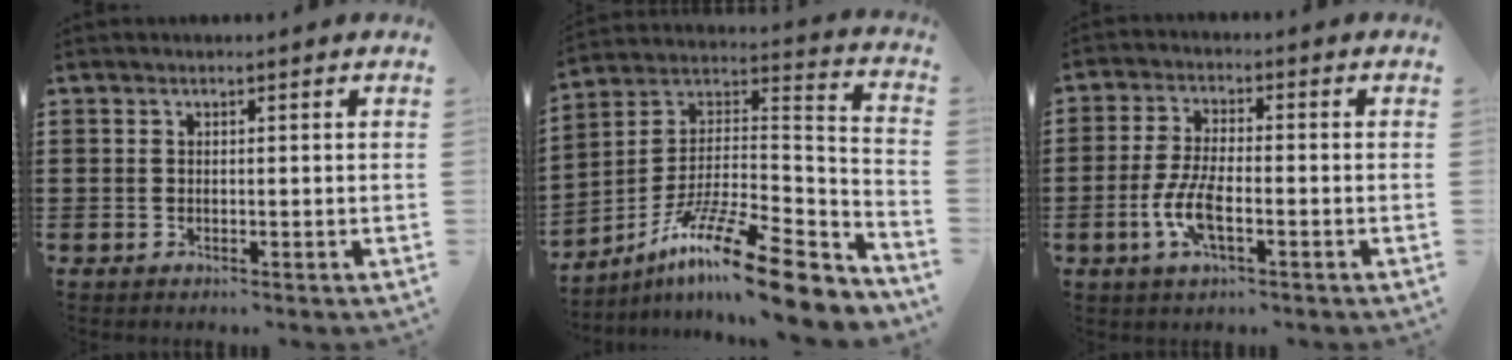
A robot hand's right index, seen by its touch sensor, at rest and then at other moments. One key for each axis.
{"total": 15.5, "fx": -10.6, "fy": 2.2, "fz": 11.0, "tx": -0.195, "ty": 0.021, "tz": -0.190}
{"total": 6.4, "fx": -2.3, "fy": 2.1, "fz": 5.6, "tx": -0.126, "ty": -0.009, "tz": -0.046}